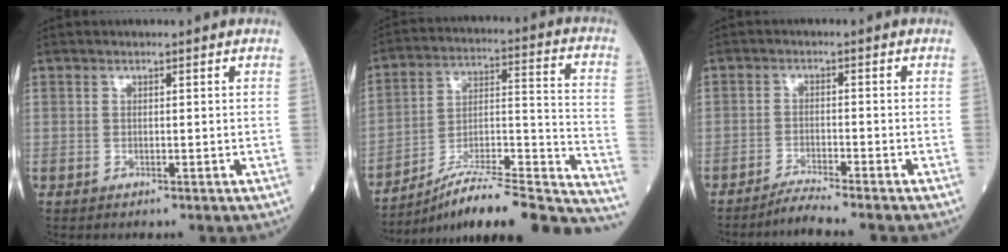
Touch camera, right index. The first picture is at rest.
{"total": 26.4, "force": [-23.0, 2.2, 12.7], "torque": [-0.117, 0.012, -0.344]}
{"total": 3.9, "force": [-3.5, -1.4, 1.0], "torque": [-0.023, -0.016, -0.065]}